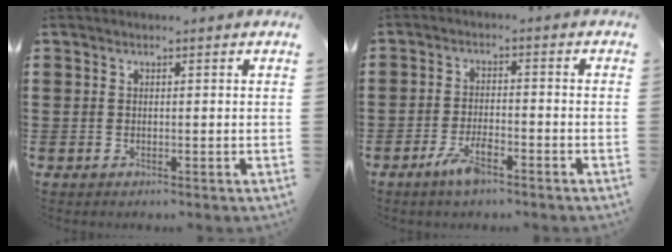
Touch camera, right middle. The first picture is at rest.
{"total": 4.8, "force": [-3.1, 1.3, 3.5], "torque": [-0.076, 0.001, -0.059]}